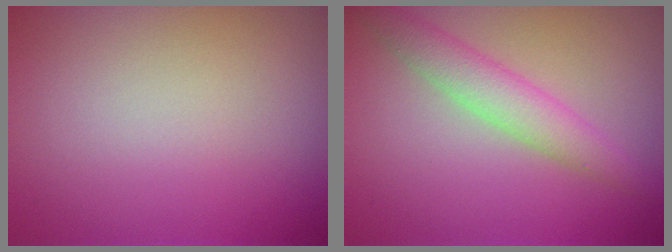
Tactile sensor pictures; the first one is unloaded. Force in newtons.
{"total": 3.2, "press": 3.2, "slide": 0.1}